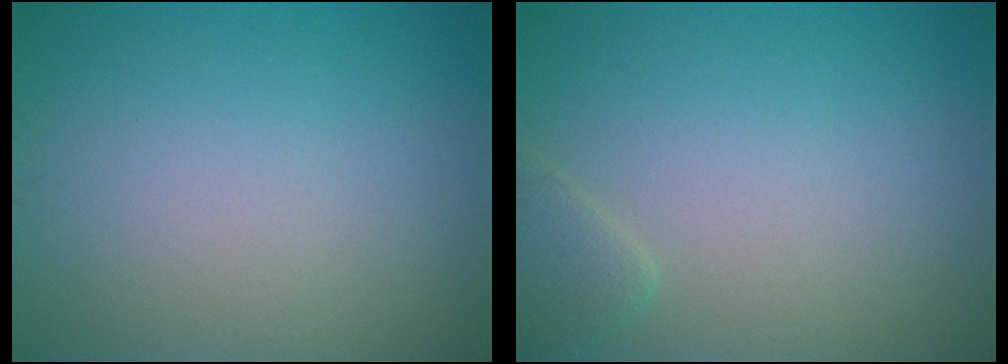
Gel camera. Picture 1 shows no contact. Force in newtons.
{"total": 1.7, "press": 1.7, "slide": 0.1}